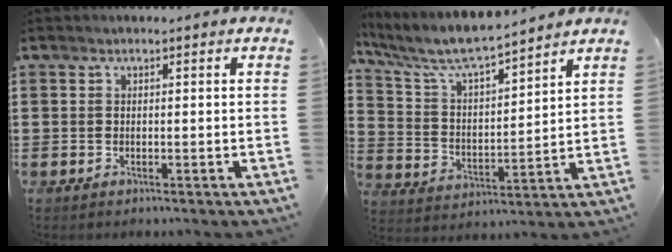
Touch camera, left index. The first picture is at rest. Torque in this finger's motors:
{"motor_torque": [1.37, -0.76, 0.44, 0.17]}